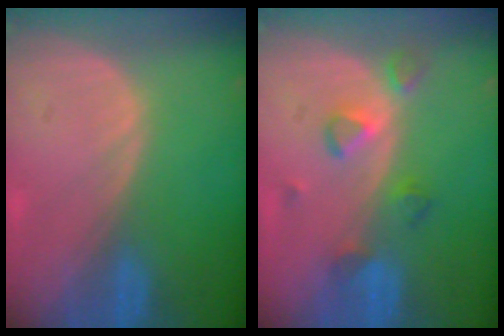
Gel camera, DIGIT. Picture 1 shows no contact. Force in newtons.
{"total": 4.4, "press": 4.3, "slide": 0.7}